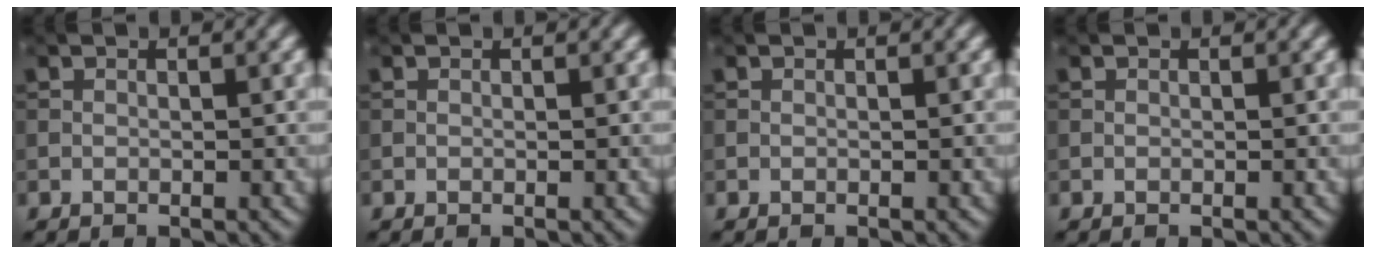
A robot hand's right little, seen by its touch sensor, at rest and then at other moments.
{"total": 0.0}
{"total": 0.0}
{"total": 0.0}